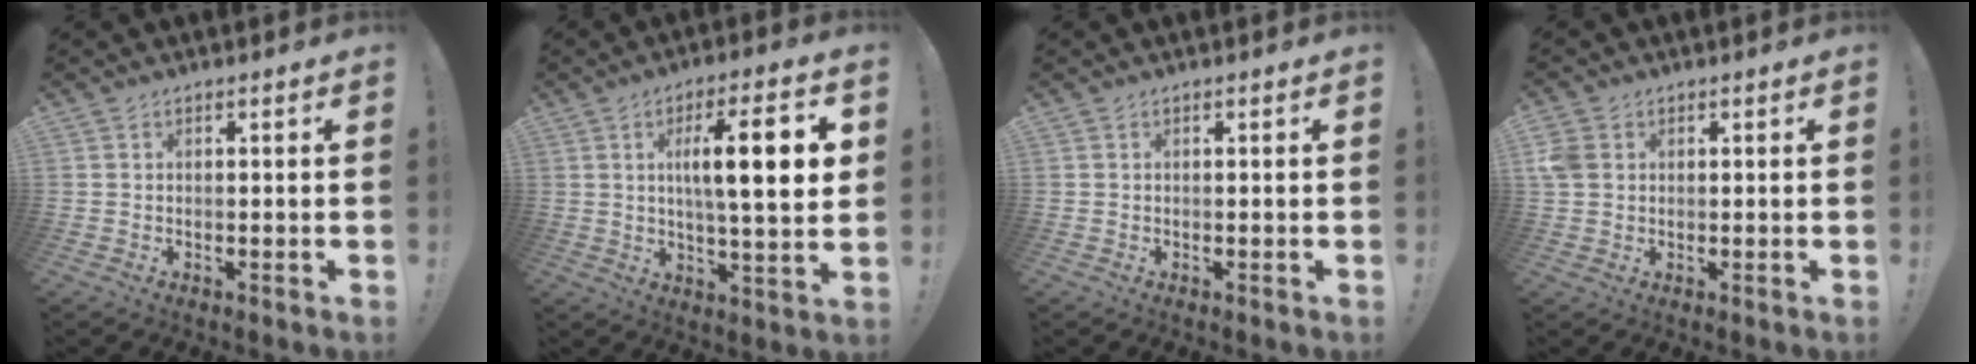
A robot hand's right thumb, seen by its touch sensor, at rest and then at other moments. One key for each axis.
{"total": 15.1, "fx": 3.2, "fy": 3.1, "fz": 14.5, "tx": -0.218, "ty": -0.004, "tz": 0.035}
{"total": 0.0}
{"total": 4.8, "fx": 1.2, "fy": 3.8, "fz": 2.6, "tx": -0.050, "ty": 0.005, "tz": 0.027}